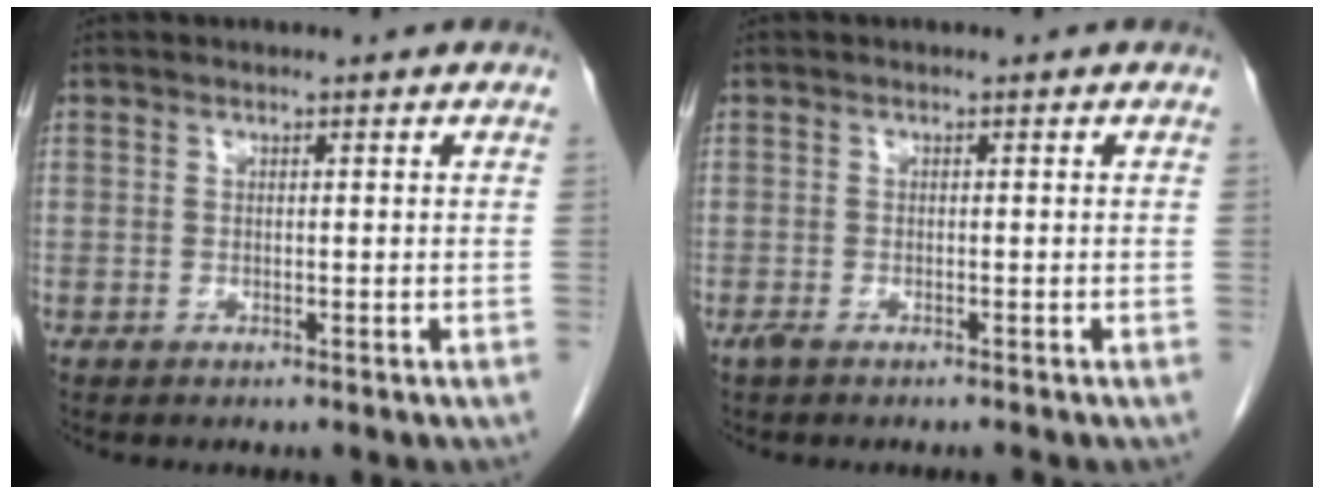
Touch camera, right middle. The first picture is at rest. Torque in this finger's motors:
{"motor_torque": [-0.25, -0.03, 0.09, 0.00]}